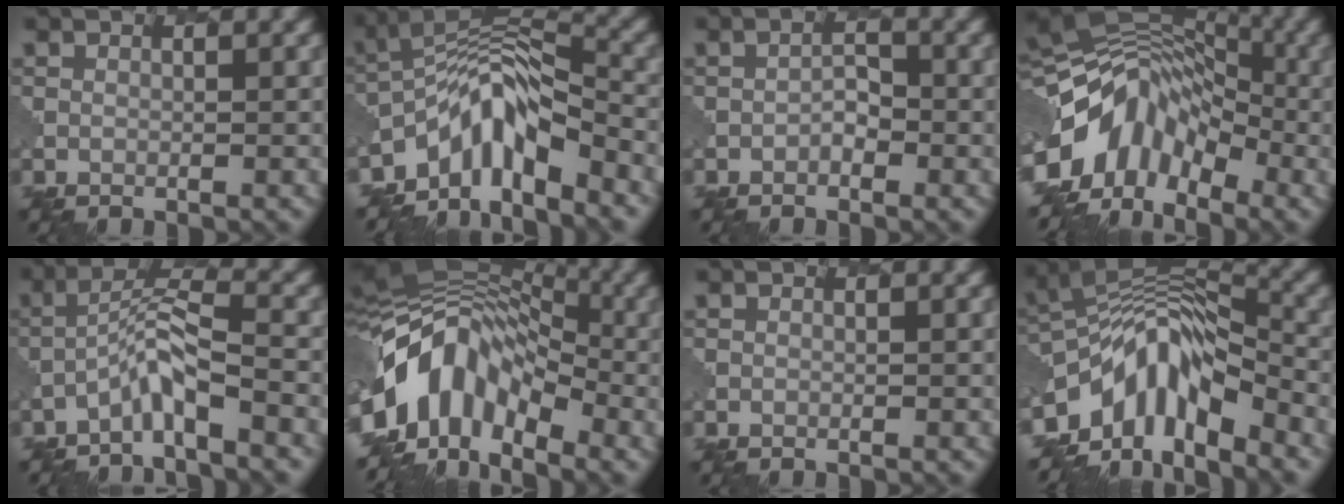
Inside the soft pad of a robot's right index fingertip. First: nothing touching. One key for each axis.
{"total": 7.6, "fx": -4.9, "fy": 2.8, "fz": 5.1, "tx": -0.068, "ty": 0.005, "tz": -0.097}
{"total": 1.1, "fx": -0.5, "fy": 0.6, "fz": 0.7, "tx": -0.012, "ty": 0.004, "tz": -0.008}
{"total": 12.1, "fx": -4.0, "fy": 8.2, "fz": 7.9, "tx": -0.134, "ty": 0.003, "tz": -0.083}
{"total": 3.8, "fx": -2.6, "fy": 0.5, "fz": 2.8, "tx": -0.052, "ty": 0.011, "tz": -0.056}
{"total": 11.0, "fx": -3.9, "fy": 6.9, "fz": 7.6, "tx": -0.126, "ty": 0.015, "tz": -0.078}
{"total": 0.0}
{"total": 9.3, "fx": -5.1, "fy": 4.3, "fz": 6.5, "tx": -0.096, "ty": 0.006, "tz": -0.105}